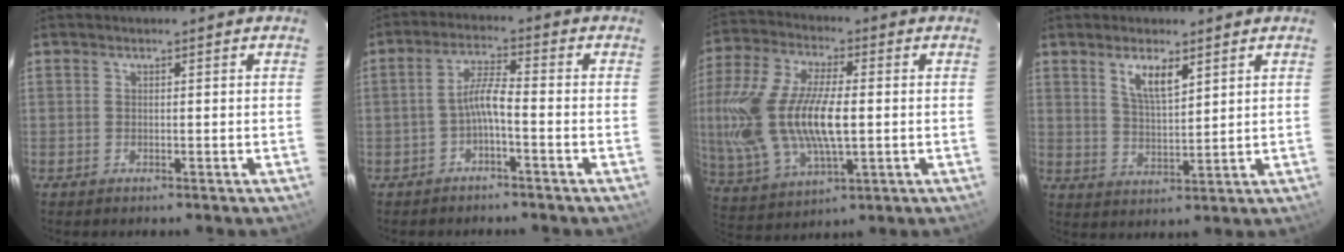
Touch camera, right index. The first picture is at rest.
{"total": 4.1, "force": [-1.9, 0.4, 3.6], "torque": [-0.078, 0.012, -0.035]}
{"total": 23.5, "force": [-0.2, 11.3, 20.6], "torque": [-0.451, 0.001, 0.004]}
{"total": 6.0, "force": [3.5, 1.9, 4.5], "torque": [-0.082, -0.002, 0.069]}